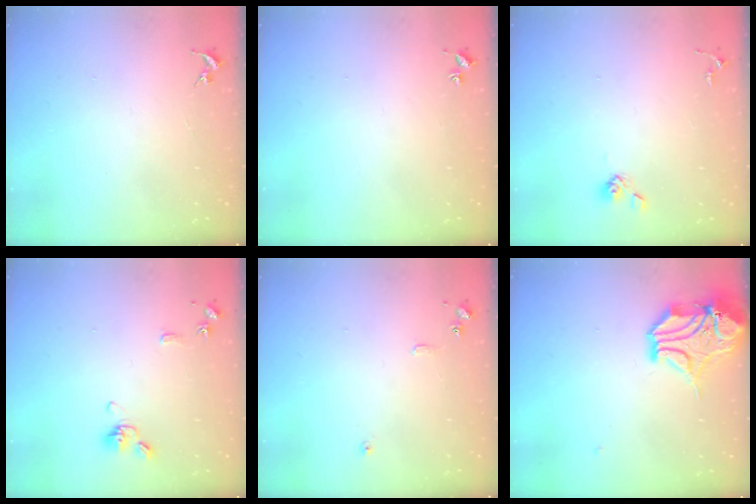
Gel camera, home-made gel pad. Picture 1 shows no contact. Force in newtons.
{"total": 1.7, "press": 1.7, "slide": 0.2}
{"total": 4.6, "press": 4.1, "slide": 2.1}
{"total": 9.4, "press": 9.2, "slide": 1.9}
{"total": 6.9, "press": 6.8, "slide": 0.7}
{"total": 13.3, "press": 13.2, "slide": 1.9}